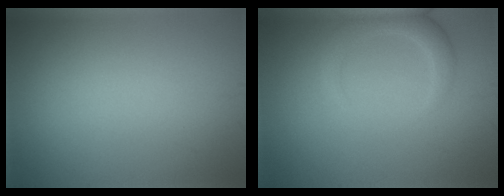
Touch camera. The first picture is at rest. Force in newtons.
{"total": 2.8, "press": 2.8, "slide": 0.4}